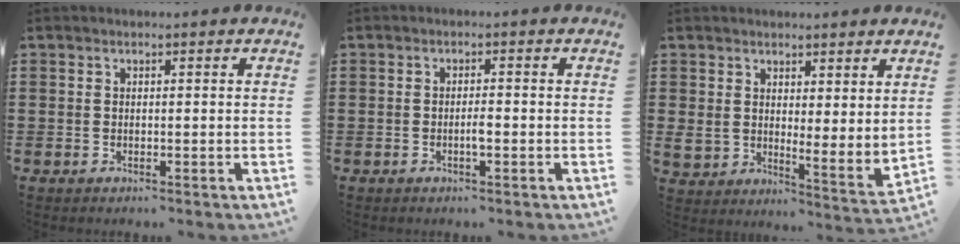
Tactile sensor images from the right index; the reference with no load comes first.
{"total": 1.7, "force": [-0.5, 0.3, 1.6], "torque": [-0.031, 0.001, -0.010]}
{"total": 4.1, "force": [3.9, 1.4, 0.2], "torque": [-0.025, -0.019, 0.073]}